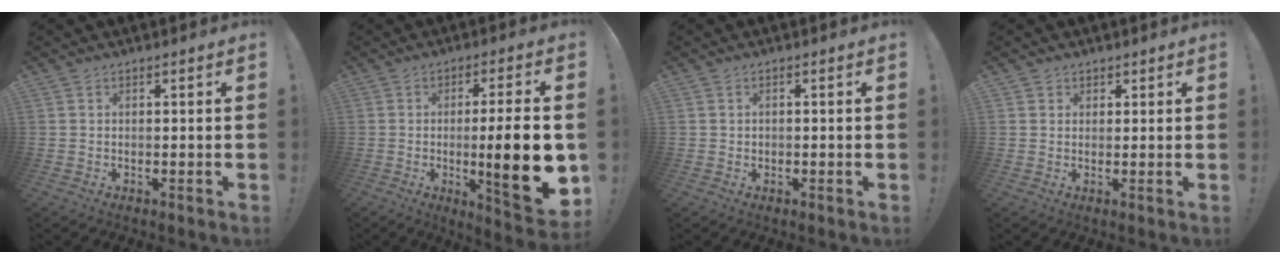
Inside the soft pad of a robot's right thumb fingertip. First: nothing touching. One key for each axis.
{"total": 16.8, "fx": -2.2, "fy": 2.6, "fz": 16.5, "tx": -0.227, "ty": -0.003, "tz": -0.025}
{"total": 1.0, "fx": 0.1, "fy": 1.0, "fz": 0.0, "tx": 0.000, "ty": 0.004, "tz": 0.000}
{"total": 1.9, "fx": 1.2, "fy": 1.4, "fz": 0.1, "tx": 0.007, "ty": -0.007, "tz": 0.020}